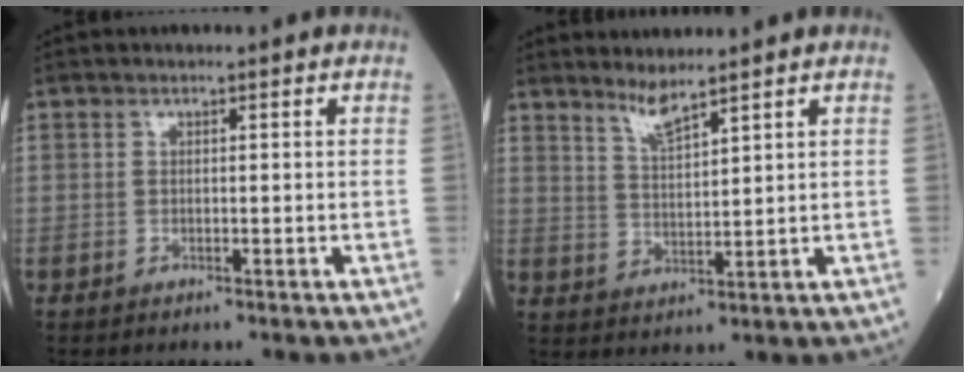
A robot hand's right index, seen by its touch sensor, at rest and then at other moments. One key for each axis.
{"total": 3.7, "fx": 3.2, "fy": -0.4, "fz": 1.7, "tx": -0.036, "ty": -0.013, "tz": 0.067}